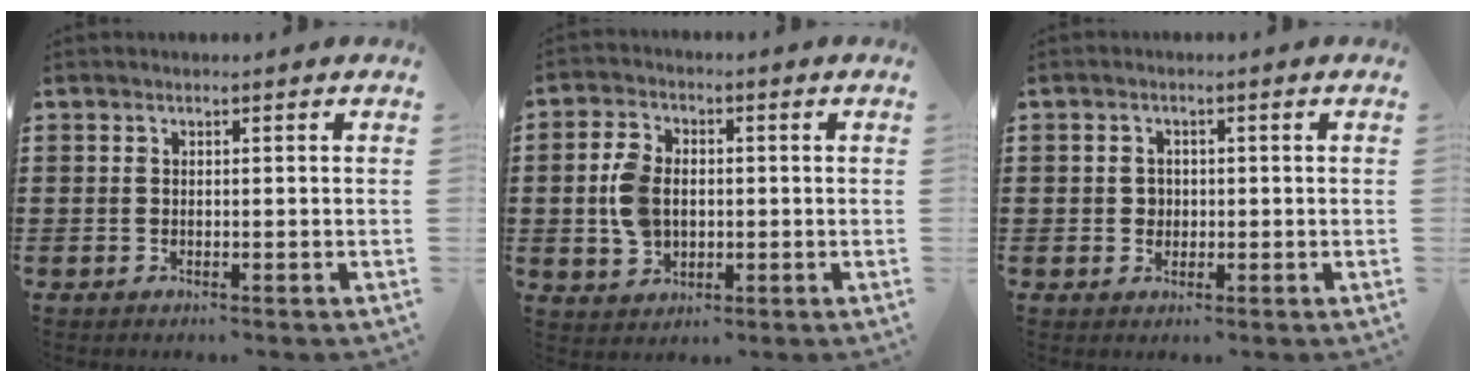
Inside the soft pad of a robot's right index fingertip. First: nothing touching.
{"total": 6.4, "force": [-0.2, 4.5, 4.6], "torque": [-0.121, 0.004, -0.011]}
{"total": 1.9, "force": [-0.1, 1.8, 0.6], "torque": [-0.017, 0.009, -0.004]}